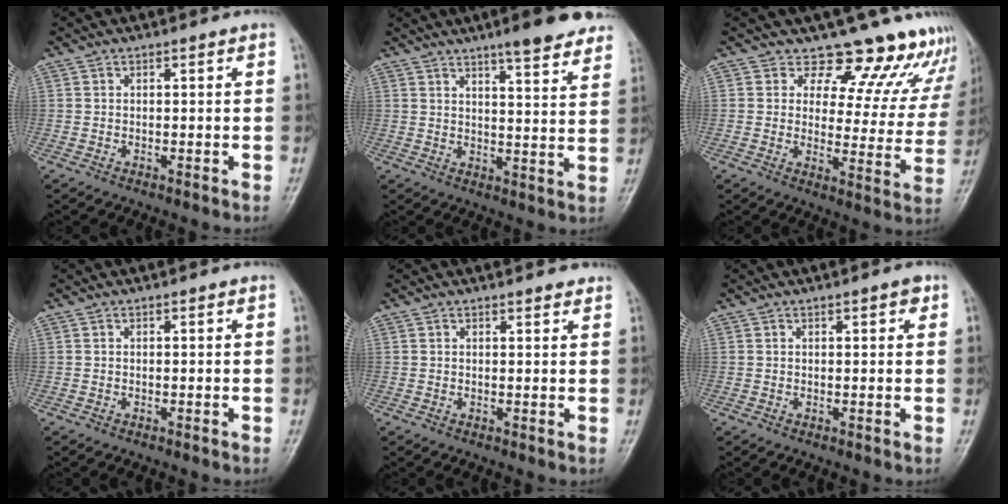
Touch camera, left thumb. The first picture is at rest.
{"total": 12.1, "force": [9.2, 2.0, 7.6], "torque": [-0.077, -0.041, 0.112]}
{"total": 15.0, "force": [13.6, 5.9, 2.7], "torque": [0.023, -0.105, 0.140]}
{"total": 0.0}
{"total": 1.7, "force": [1.5, 0.5, 0.6], "torque": [-0.003, -0.006, 0.018]}
{"total": 1.7, "force": [0.9, 0.6, 1.3], "torque": [-0.014, -0.001, 0.010]}